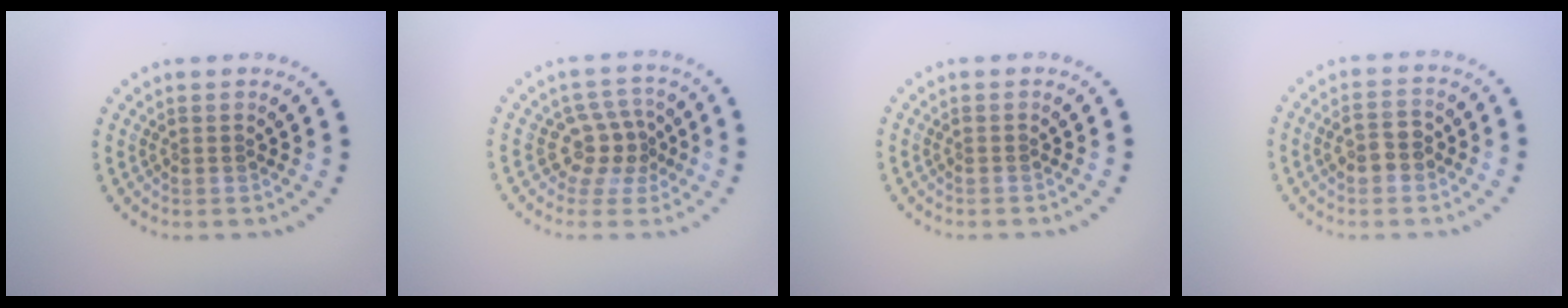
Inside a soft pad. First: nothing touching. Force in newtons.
{"total": 3.0, "press": 2.3, "slide": 1.9}
{"total": 0.0}
{"total": 2.4, "press": 2.4, "slide": 0.2}